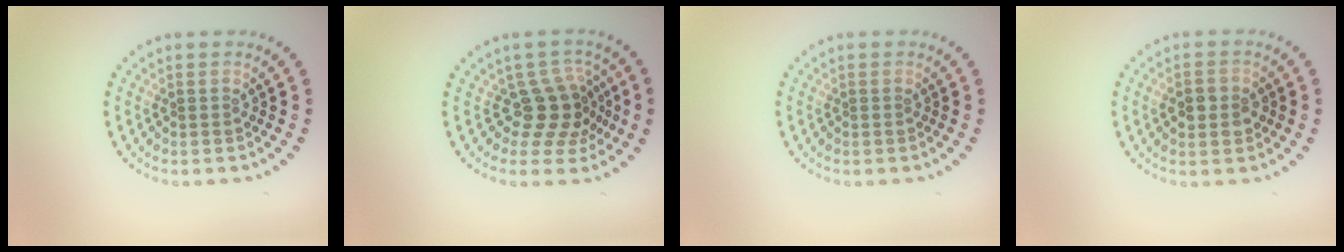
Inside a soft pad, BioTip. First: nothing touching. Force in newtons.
{"total": 3.7, "press": 2.8, "slide": 2.5}
{"total": 0.0}
{"total": 2.2, "press": 2.2, "slide": 0.2}